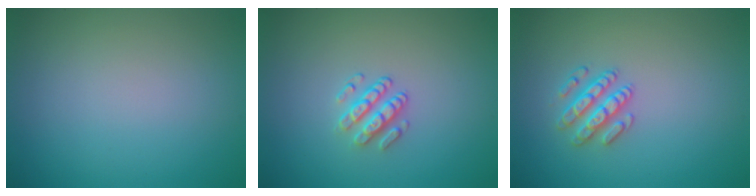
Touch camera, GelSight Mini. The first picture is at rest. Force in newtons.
{"total": 2.0, "press": 1.6, "slide": 1.3}
{"total": 2.5, "press": 2.4, "slide": 0.5}